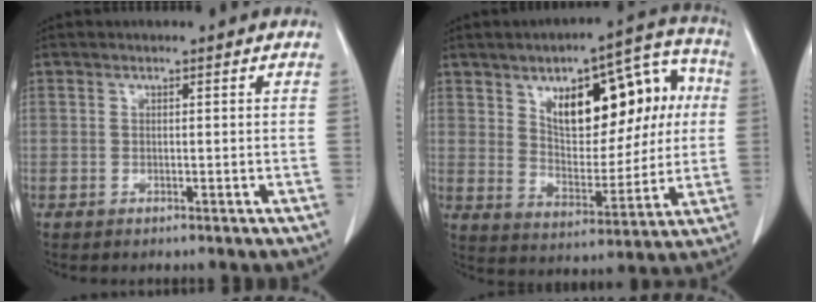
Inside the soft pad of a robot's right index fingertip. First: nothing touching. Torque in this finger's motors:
{"motor_torque": [1.04, 0.78, 0.59, 0.13]}